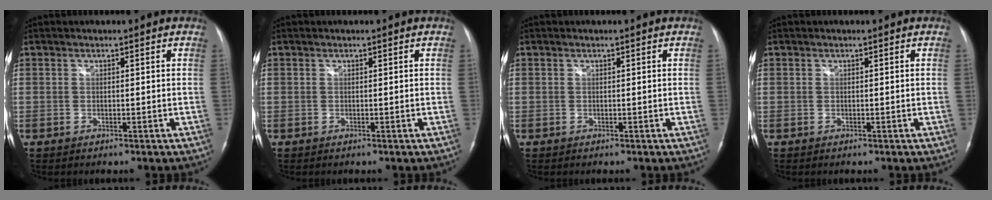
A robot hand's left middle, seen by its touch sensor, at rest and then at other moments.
{"total": 0.0}
{"total": 0.0}
{"total": 0.0}